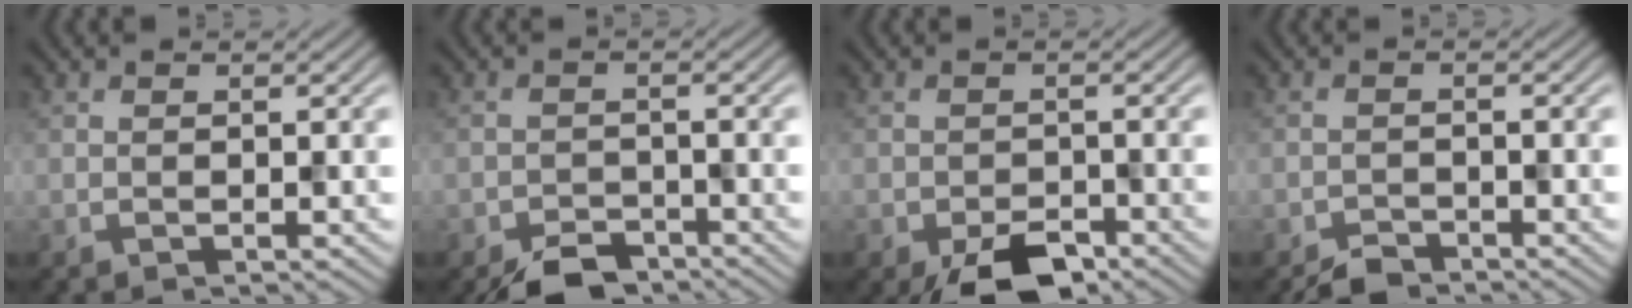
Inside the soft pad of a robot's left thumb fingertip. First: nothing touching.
{"total": 4.5, "force": [-3.7, 1.8, 1.8], "torque": [-0.029, -0.004, -0.068]}
{"total": 5.7, "force": [-3.9, 2.7, 3.2], "torque": [-0.050, -0.007, -0.062]}
{"total": 2.3, "force": [-2.1, 0.6, 0.6], "torque": [-0.009, 0.002, -0.042]}